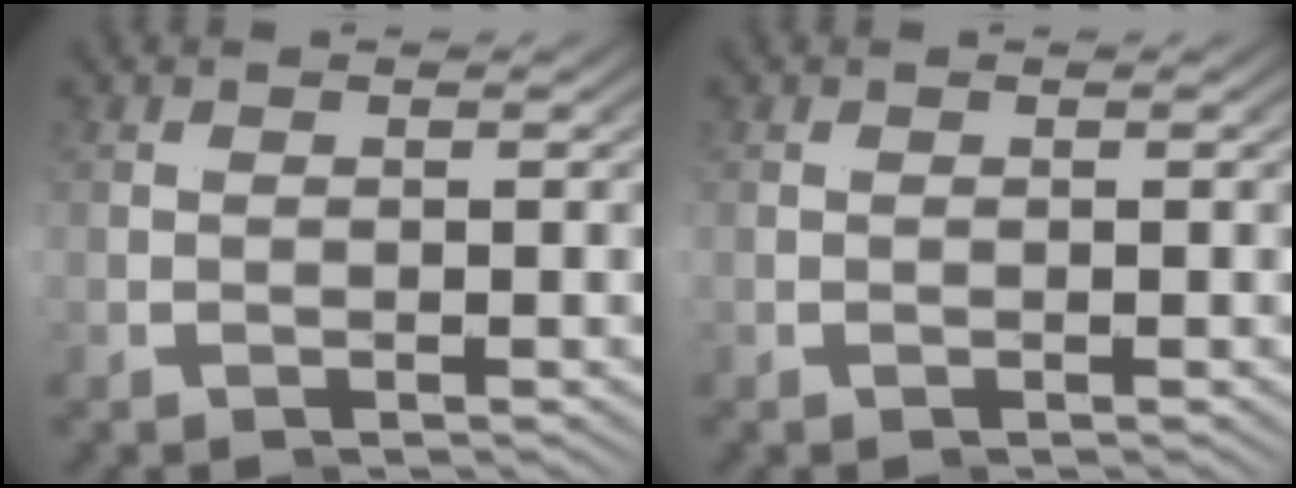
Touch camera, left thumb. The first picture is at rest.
{"total": 0.0}